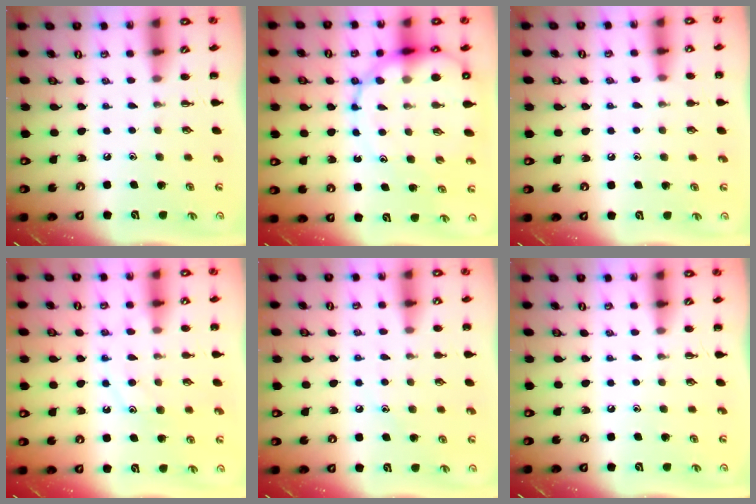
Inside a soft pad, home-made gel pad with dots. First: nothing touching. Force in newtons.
{"total": 16.0, "press": 15.6, "slide": 3.4}
{"total": 4.8, "press": 4.4, "slide": 1.8}
{"total": 11.6, "press": 11.5, "slide": 0.9}
{"total": 8.5, "press": 8.4, "slide": 1.7}
{"total": 0.0}